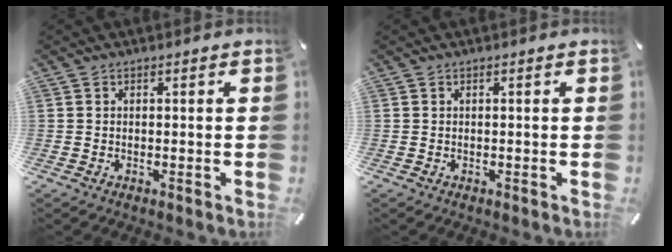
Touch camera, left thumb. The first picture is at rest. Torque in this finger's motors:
{"motor_torque": [-0.01, -0.01, 0.01, 0.01, 0.00]}